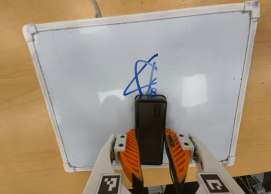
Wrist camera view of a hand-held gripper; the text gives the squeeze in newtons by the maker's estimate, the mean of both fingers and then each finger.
{"total": 7.4, "left": 5.1, "right": 9.8}